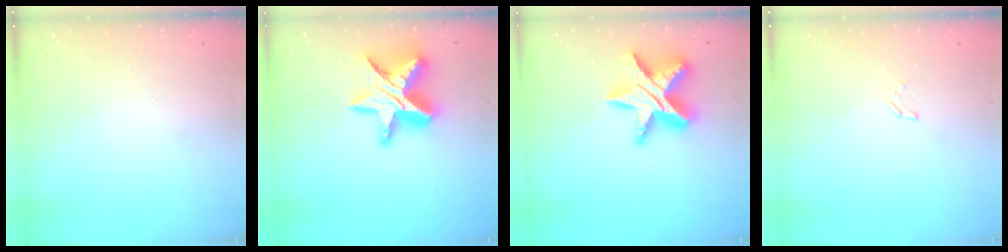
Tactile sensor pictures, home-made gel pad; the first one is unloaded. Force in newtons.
{"total": 17.2, "press": 17.2, "slide": 1.2}
{"total": 17.3, "press": 17.3, "slide": 1.2}
{"total": 1.3, "press": 1.2, "slide": 0.1}